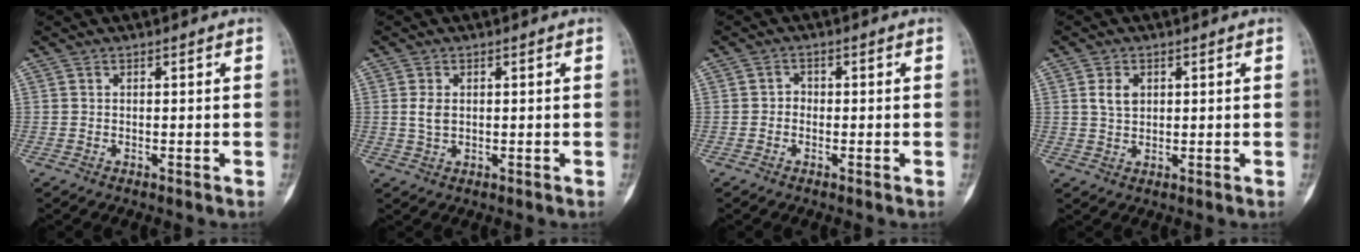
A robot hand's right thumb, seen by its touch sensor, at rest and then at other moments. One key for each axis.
{"total": 2.7, "fx": 0.3, "fy": 1.8, "fz": 2.0, "tx": -0.038, "ty": 0.000, "tz": 0.009}
{"total": 1.4, "fx": -0.4, "fy": 1.2, "fz": 0.6, "tx": 0.001, "ty": 0.007, "tz": -0.014}
{"total": 3.5, "fx": 1.0, "fy": 2.4, "fz": 2.2, "tx": -0.032, "ty": -0.003, "tz": 0.021}